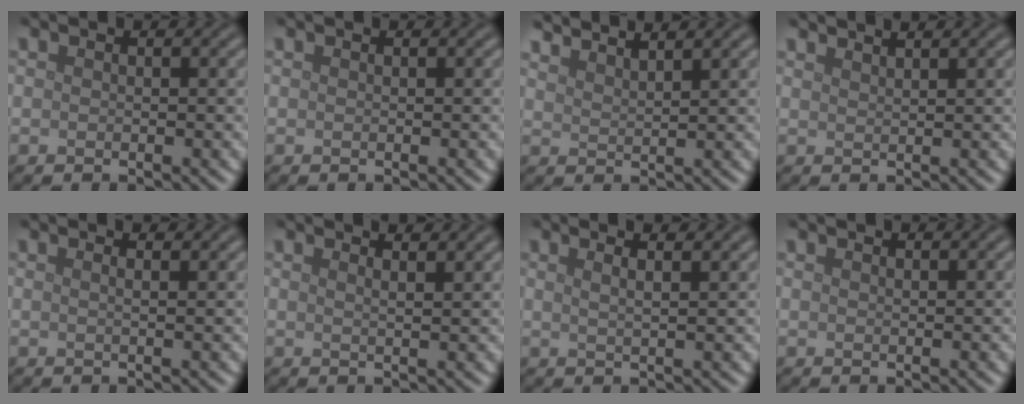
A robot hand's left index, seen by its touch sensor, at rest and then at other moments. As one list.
[{"total": 0.0}, {"total": 4.5, "force": [4.1, 0.9, 1.6], "torque": [-0.002, 0.016, 0.040]}, {"total": 2.5, "force": [2.2, 0.6, 1.0], "torque": [0.005, 0.004, 0.016]}, {"total": 2.5, "force": [1.4, 1.1, 1.8], "torque": [-0.006, 0.009, -0.014]}, {"total": 3.3, "force": [2.3, 1.3, 2.0], "torque": [0.000, 0.017, -0.002]}, {"total": 4.3, "force": [2.6, 1.7, 2.9], "torque": [-0.017, 0.027, 0.000]}, {"total": 0.9, "force": [0.9, 0.2, 0.3], "torque": [-0.002, -0.002, 0.008]}]